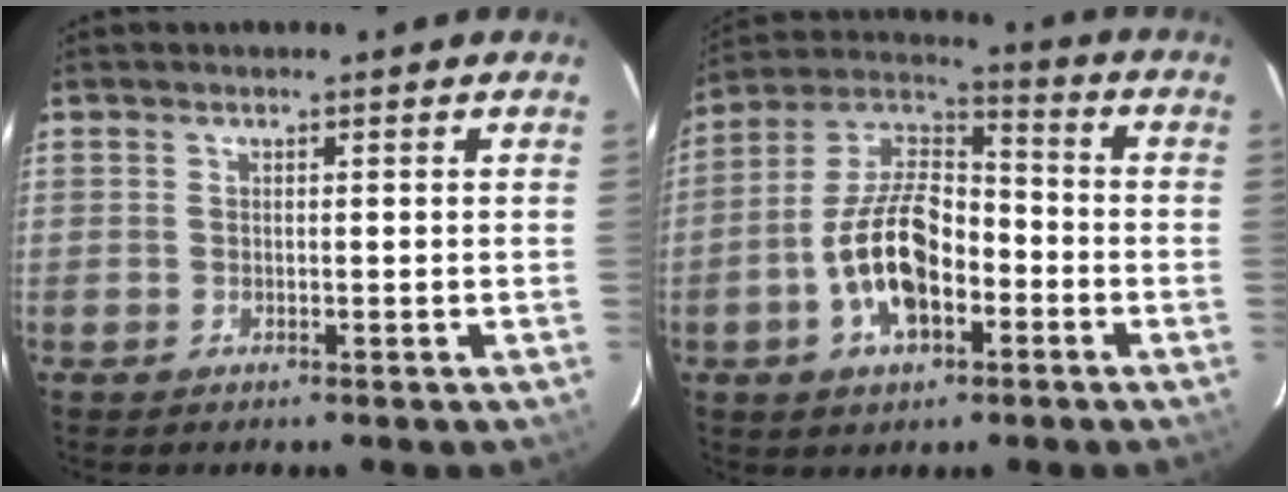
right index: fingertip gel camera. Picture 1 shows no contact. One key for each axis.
{"total": 15.1, "fx": -5.2, "fy": 8.0, "fz": 11.7, "tx": -0.234, "ty": 0.016, "tz": -0.090}